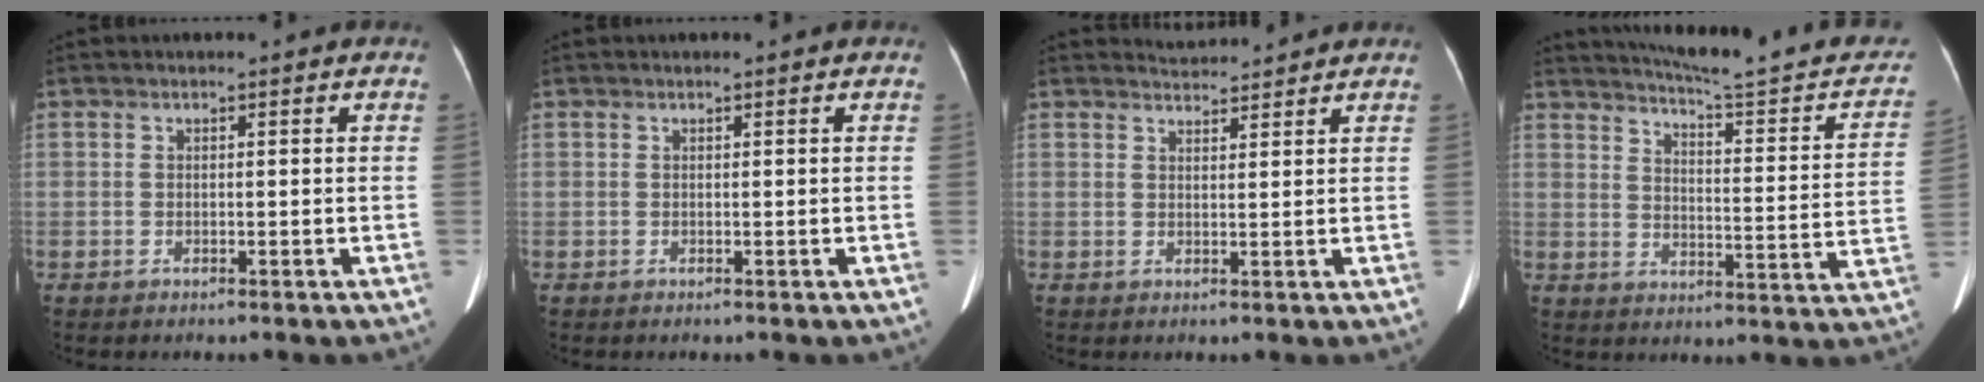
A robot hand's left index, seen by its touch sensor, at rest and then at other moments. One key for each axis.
{"total": 0.0}
{"total": 2.7, "fx": 2.7, "fy": 0.0, "fz": -0.3, "tx": -0.006, "ty": 0.011, "tz": 0.047}
{"total": 21.3, "fx": 18.9, "fy": 2.2, "fz": 9.6, "tx": -0.124, "ty": -0.041, "tz": 0.232}